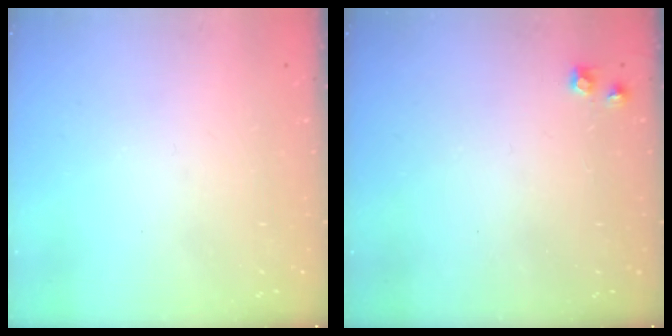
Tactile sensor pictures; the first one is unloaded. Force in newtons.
{"total": 6.3, "press": 6.3, "slide": 0.5}